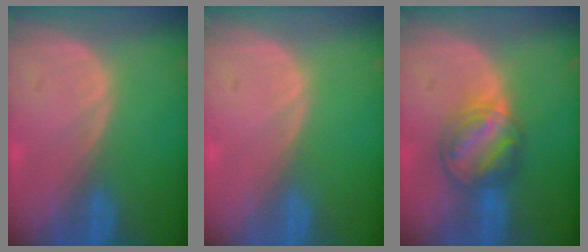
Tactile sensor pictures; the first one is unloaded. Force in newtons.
{"total": 0.0}
{"total": 6.9, "press": 6.3, "slide": 2.8}